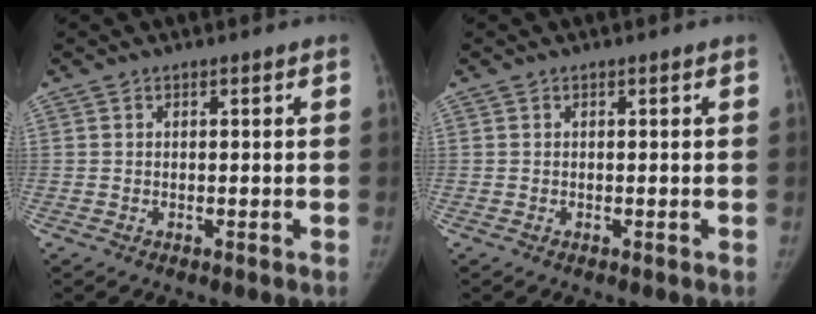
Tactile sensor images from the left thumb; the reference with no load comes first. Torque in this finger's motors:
{"motor_torque": [0.00, 0.00, 0.10, -0.10, 0.00]}